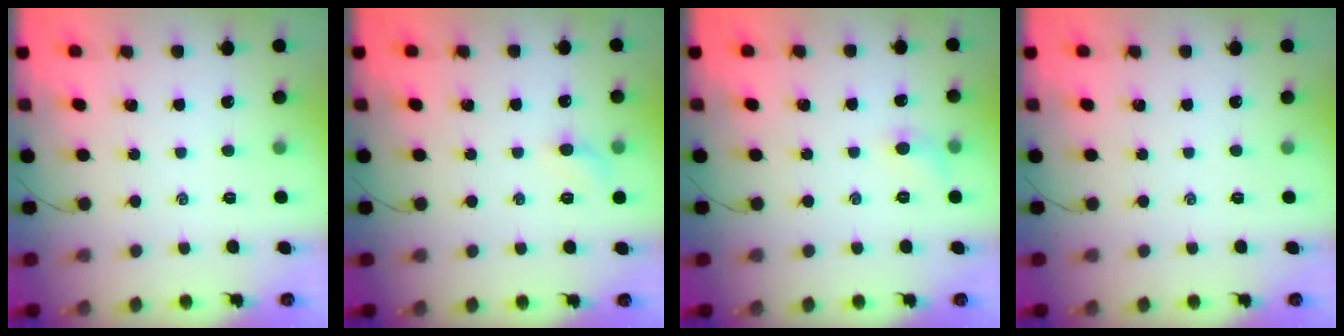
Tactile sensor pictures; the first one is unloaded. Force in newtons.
{"total": 4.5, "press": 4.2, "slide": 1.5}
{"total": 5.5, "press": 5.2, "slide": 1.7}
{"total": 0.0}